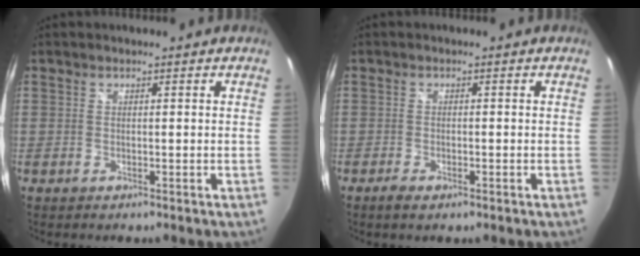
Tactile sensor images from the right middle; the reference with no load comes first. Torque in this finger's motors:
{"motor_torque": [0.00, -0.03, 0.13, 0.01]}